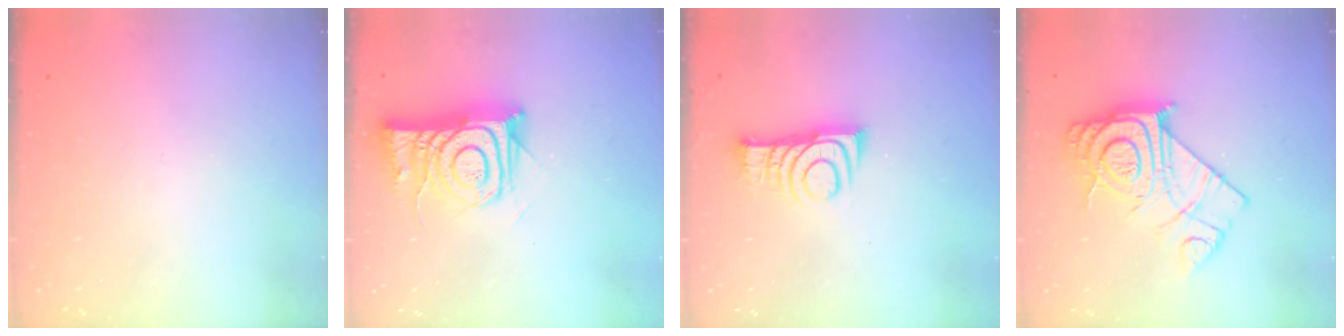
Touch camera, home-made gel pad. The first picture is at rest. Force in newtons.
{"total": 11.6, "press": 11.5, "slide": 1.0}
{"total": 9.3, "press": 9.3, "slide": 0.2}
{"total": 17.2, "press": 17.1, "slide": 1.3}